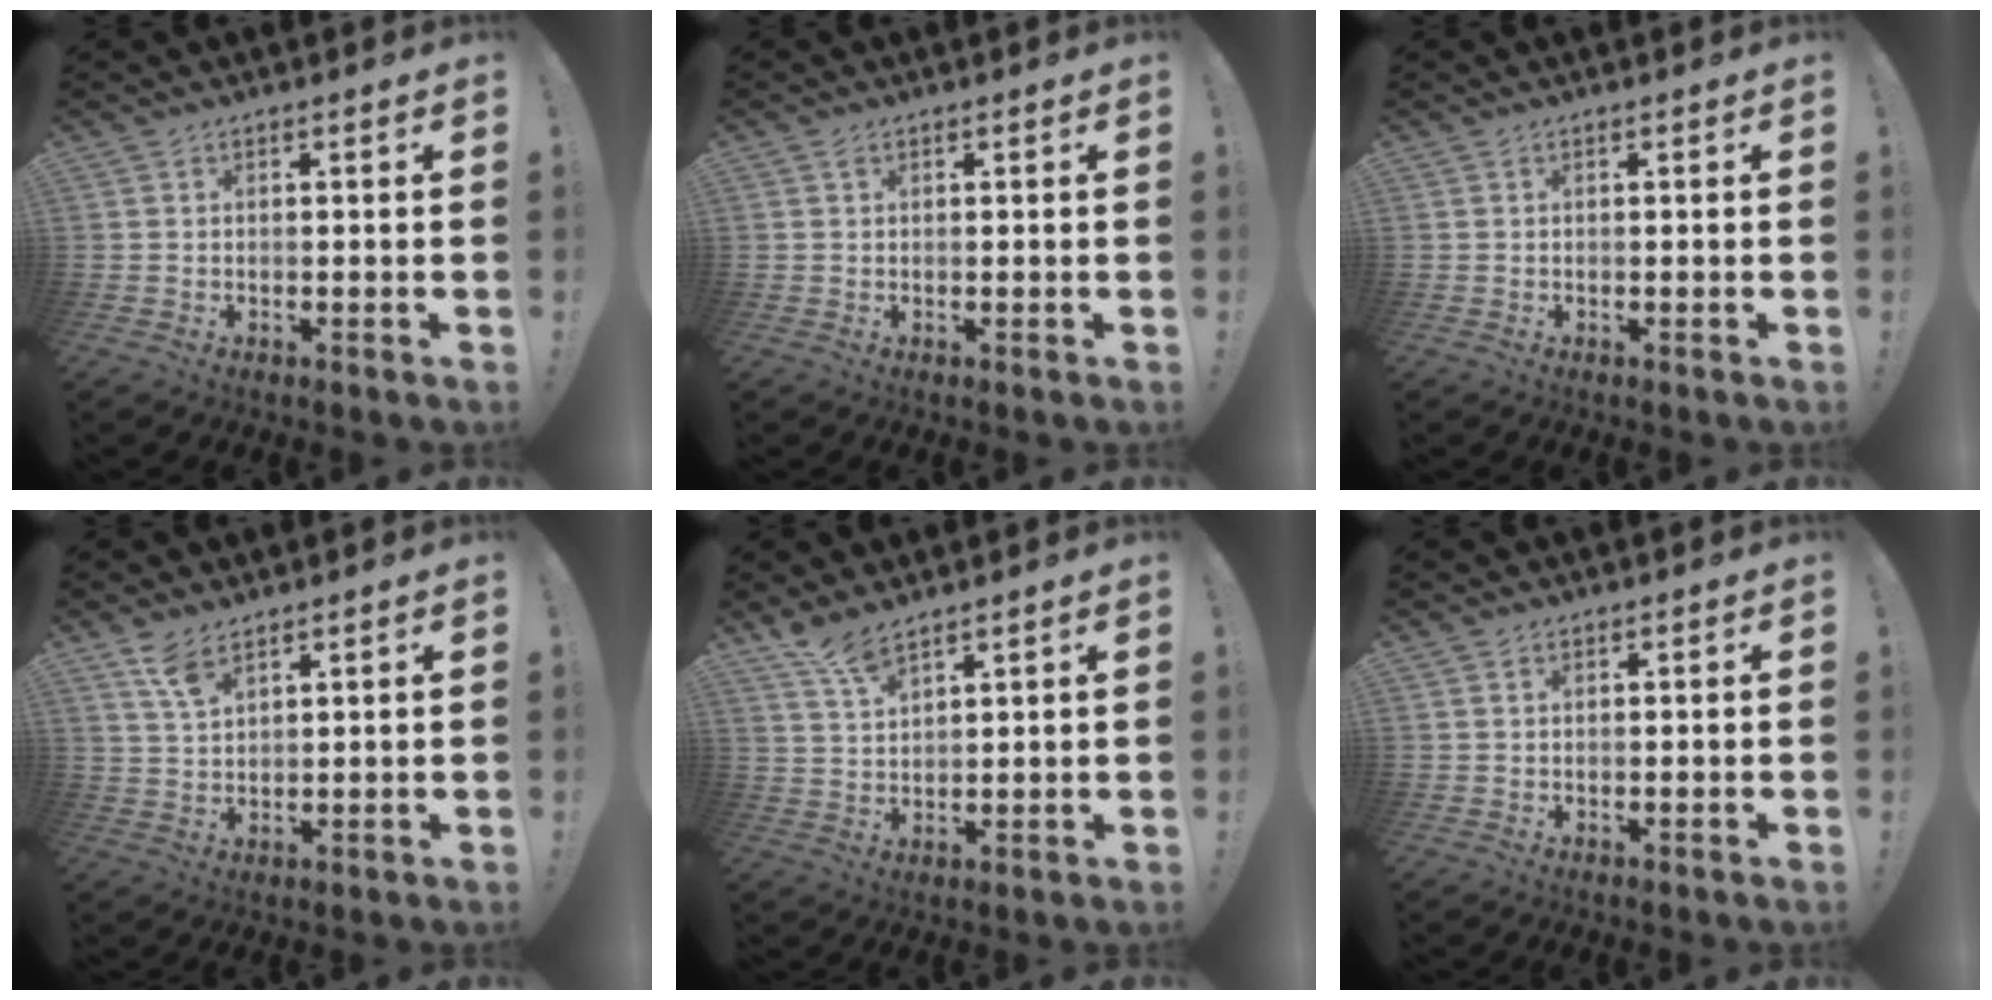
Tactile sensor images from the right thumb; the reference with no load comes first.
{"total": 0.7, "force": [0.4, 0.5, 0.2], "torque": [-0.006, 0.001, 0.008]}
{"total": 0.0}
{"total": 6.2, "force": [4.4, 2.2, 3.8], "torque": [-0.068, -0.024, 0.080]}
{"total": 6.2, "force": [5.3, 1.4, 3.0], "torque": [-0.056, -0.034, 0.096]}
{"total": 0.8, "force": [0.5, 0.6, 0.1], "torque": [0.001, -0.001, 0.010]}